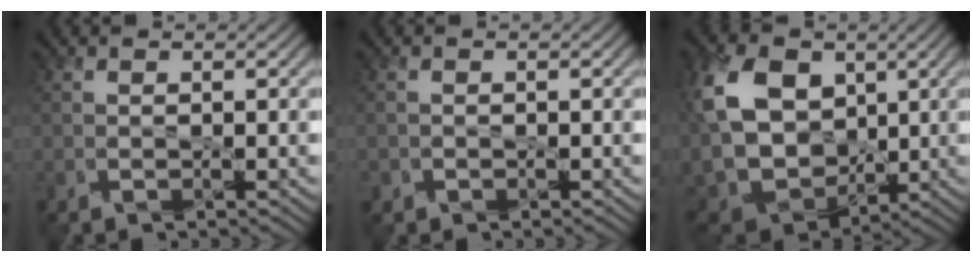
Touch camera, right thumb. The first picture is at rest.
{"total": 0.5, "force": [-0.2, 0.4, -0.3], "torque": [0.012, 0.001, -0.005]}
{"total": 15.1, "force": [2.9, 11.3, 9.5], "torque": [-0.242, 0.005, 0.075]}